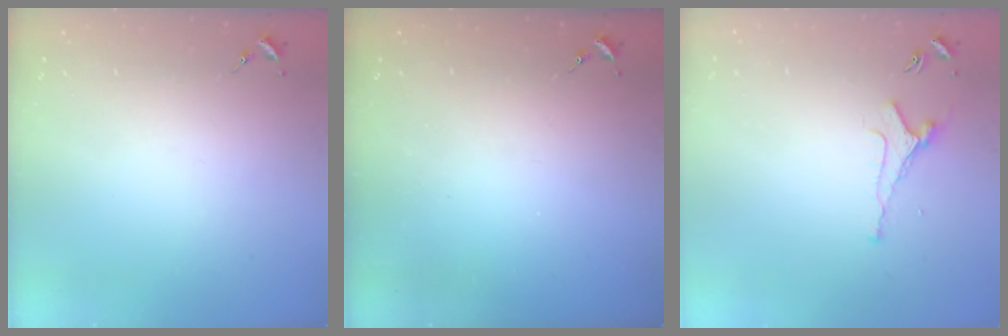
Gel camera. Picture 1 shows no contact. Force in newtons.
{"total": 0.0}
{"total": 3.9, "press": 3.8, "slide": 0.7}